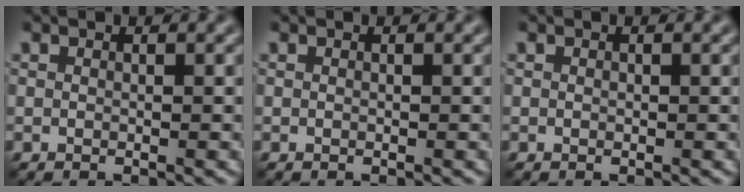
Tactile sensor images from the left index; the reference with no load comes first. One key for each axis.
{"total": 0.0}
{"total": 0.0}